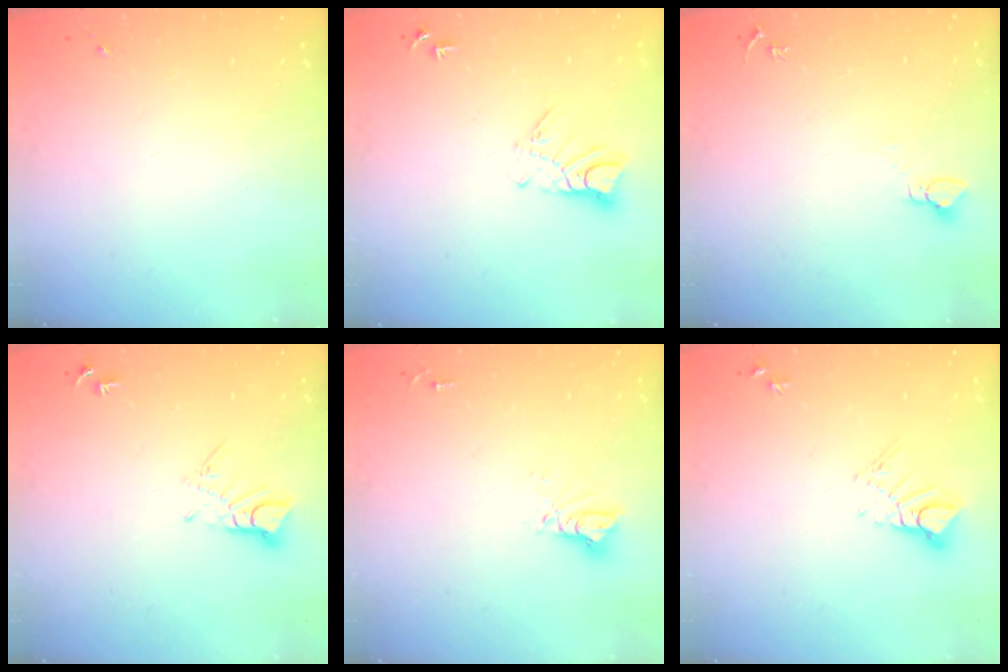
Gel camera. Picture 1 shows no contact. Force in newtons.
{"total": 7.6, "press": 7.5, "slide": 0.7}
{"total": 2.7, "press": 2.7, "slide": 0.1}
{"total": 5.9, "press": 5.9, "slide": 0.5}
{"total": 7.3, "press": 7.3, "slide": 0.7}
{"total": 7.9, "press": 7.8, "slide": 0.7}